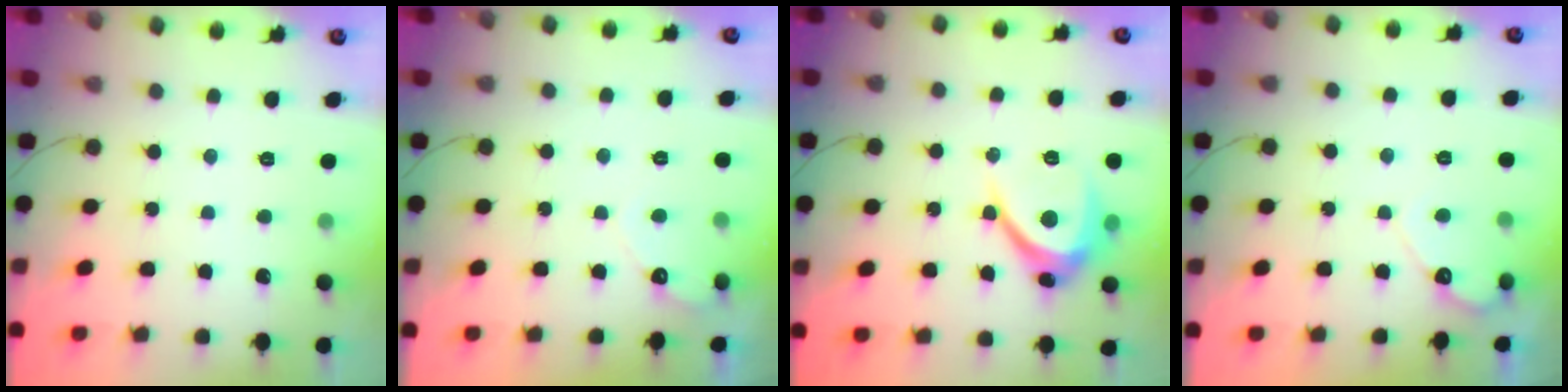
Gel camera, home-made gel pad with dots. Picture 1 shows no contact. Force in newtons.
{"total": 3.5, "press": 3.5, "slide": 0.2}
{"total": 9.6, "press": 9.6, "slide": 0.9}
{"total": 4.7, "press": 4.7, "slide": 0.3}